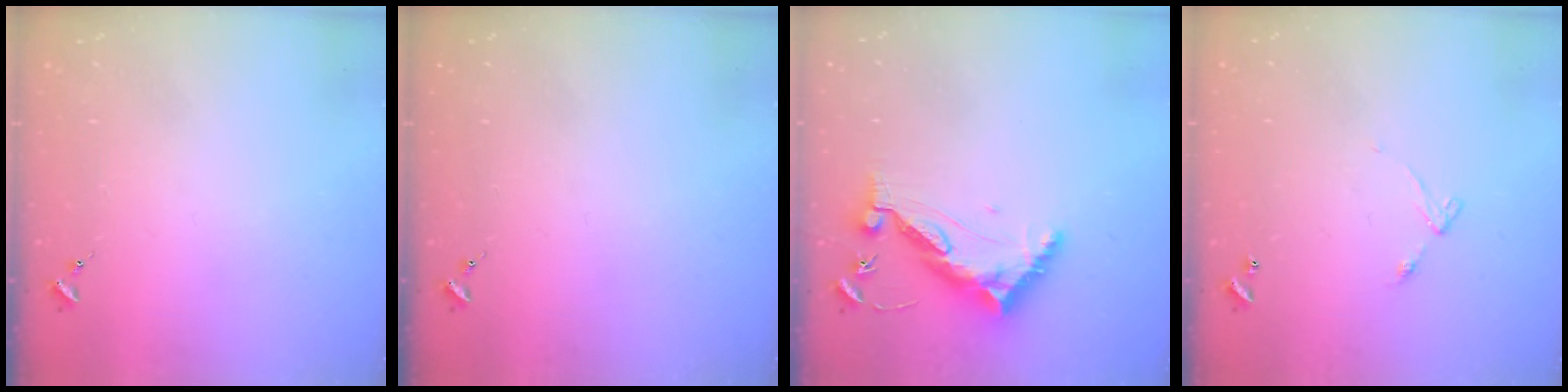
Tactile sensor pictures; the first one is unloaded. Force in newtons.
{"total": 0.0}
{"total": 10.2, "press": 10.2, "slide": 0.8}
{"total": 5.9, "press": 5.9, "slide": 0.6}